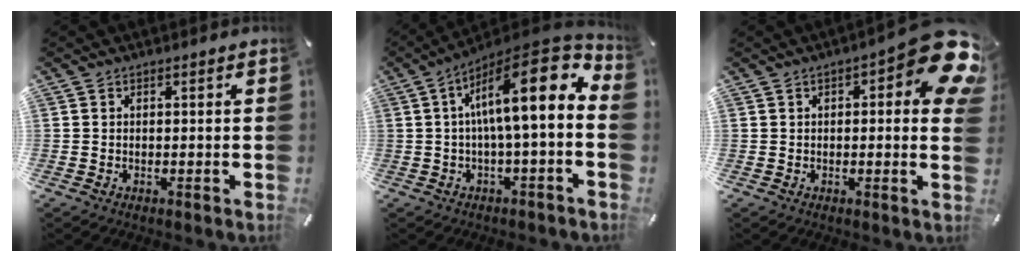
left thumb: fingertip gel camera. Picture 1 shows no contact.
{"total": 16.3, "force": [3.9, 3.9, 15.4], "torque": [-0.249, -0.031, 0.057]}
{"total": 12.5, "force": [4.4, 4.3, 10.9], "torque": [-0.125, -0.035, 0.073]}